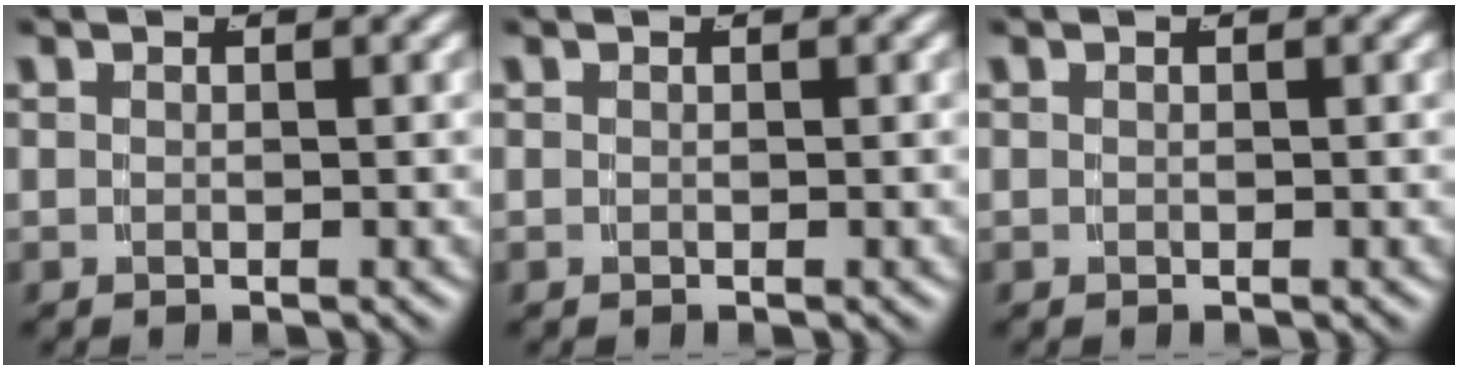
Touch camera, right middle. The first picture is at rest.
{"total": 0.0}
{"total": 0.0}